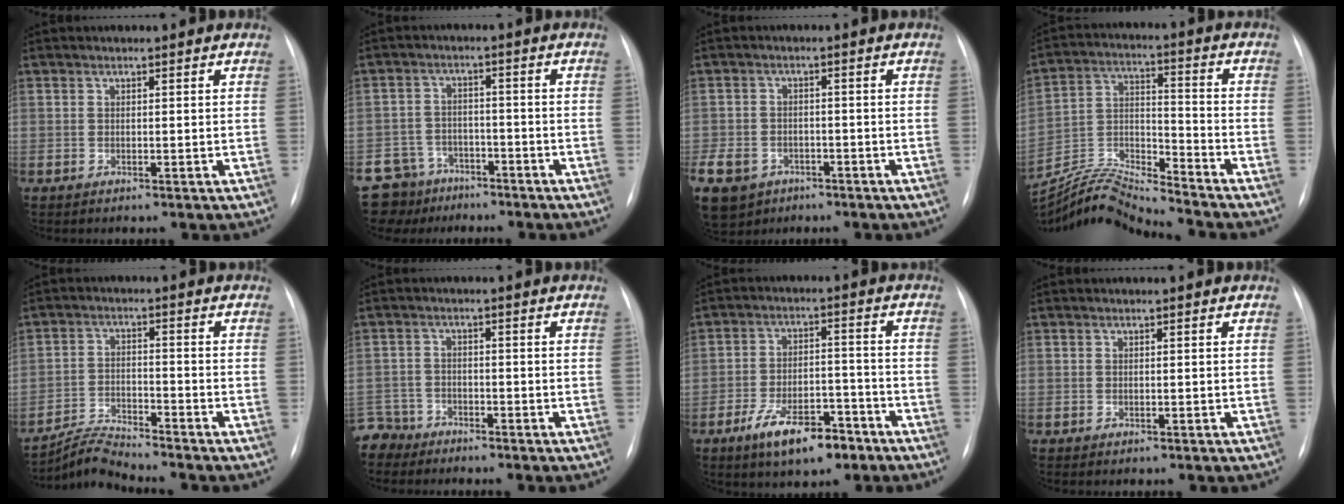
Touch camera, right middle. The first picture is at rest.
{"total": 7.7, "force": [-5.8, 5.1, -0.3], "torque": [0.000, 0.021, -0.095]}
{"total": 13.9, "force": [-7.4, 10.6, 5.1], "torque": [-0.159, -0.006, -0.109]}
{"total": 12.5, "force": [-12.2, -1.5, 1.8], "torque": [-0.040, 0.024, -0.233]}
{"total": 5.5, "force": [-5.4, -1.2, 0.0], "torque": [-0.013, -0.012, -0.099]}
{"total": 4.8, "force": [-4.3, 1.8, -1.0], "torque": [0.023, -0.006, -0.088]}
{"total": 9.8, "force": [-6.2, 3.9, 6.6], "torque": [-0.114, 0.005, -0.102]}
{"total": 0.0}